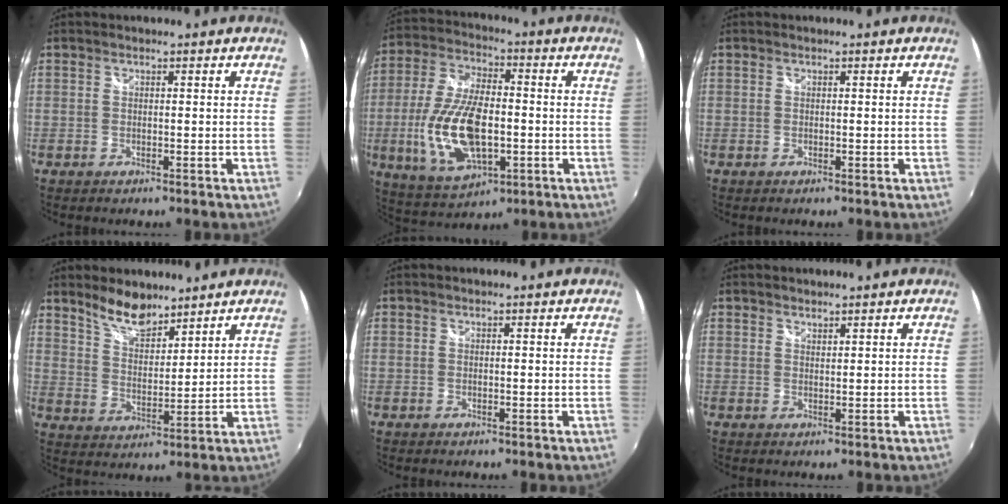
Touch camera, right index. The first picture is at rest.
{"total": 17.3, "force": [-3.2, 8.2, 14.9], "torque": [-0.312, -0.009, -0.049]}
{"total": 0.0}
{"total": 7.6, "force": [6.4, 2.5, 3.2], "torque": [-0.054, -0.002, 0.119]}
{"total": 0.0}
{"total": 0.9, "force": [0.9, 0.1, 0.0], "torque": [0.000, 0.000, 0.017]}